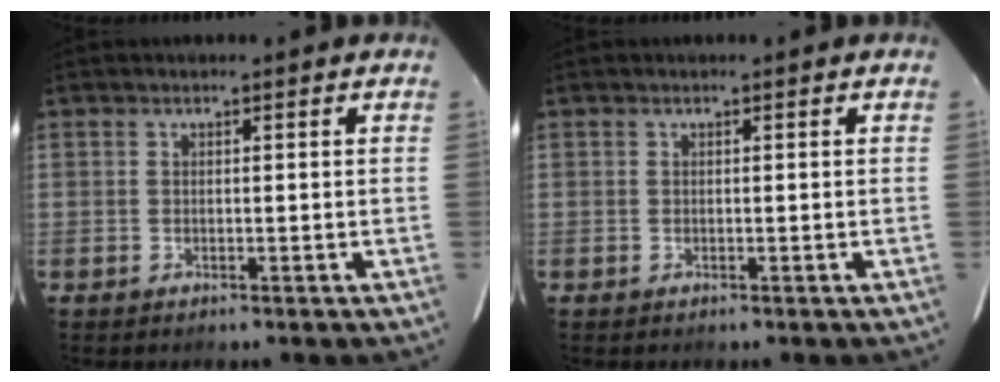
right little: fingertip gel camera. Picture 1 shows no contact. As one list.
[{"total": 0.0}]